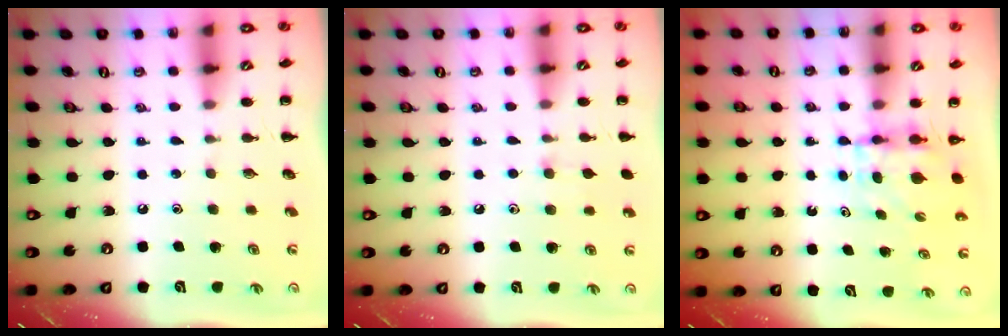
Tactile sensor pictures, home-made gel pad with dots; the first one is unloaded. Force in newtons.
{"total": 5.1, "press": 4.7, "slide": 2.0}
{"total": 4.0, "press": 3.9, "slide": 0.3}